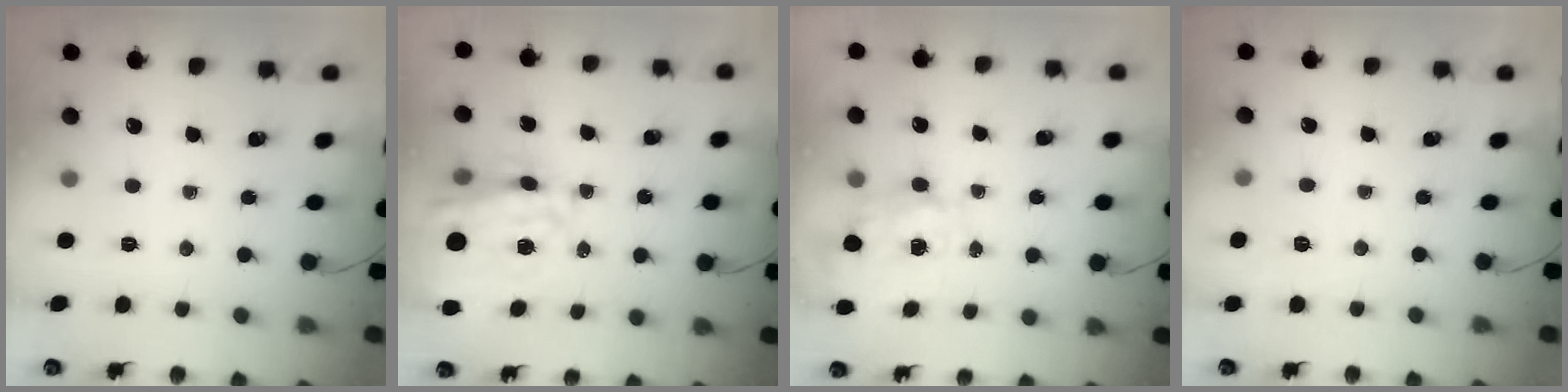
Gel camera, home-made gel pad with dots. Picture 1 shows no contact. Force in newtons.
{"total": 18.6, "press": 17.9, "slide": 5.2}
{"total": 3.9, "press": 3.8, "slide": 0.9}
{"total": 4.1, "press": 3.7, "slide": 1.8}